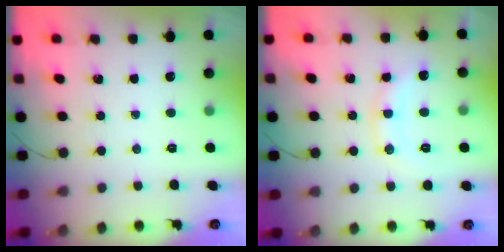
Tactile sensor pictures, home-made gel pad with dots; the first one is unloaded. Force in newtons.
{"total": 10.2, "press": 10.2, "slide": 0.5}